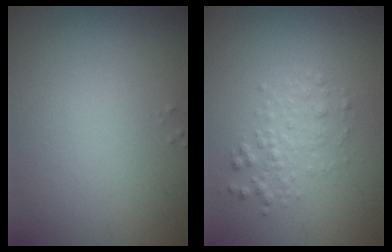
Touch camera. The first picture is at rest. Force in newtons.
{"total": 2.0, "press": 2.0, "slide": 0.1}